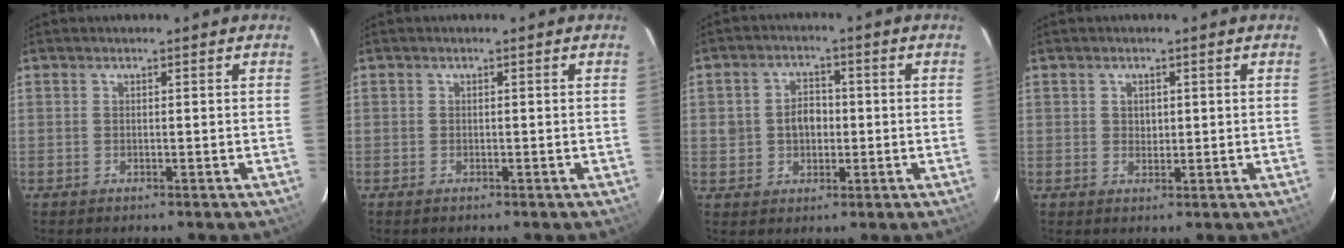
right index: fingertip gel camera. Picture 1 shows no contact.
{"total": 0.7, "force": [-0.6, 0.4, 0.2], "torque": [-0.005, -0.003, -0.011]}
{"total": 5.5, "force": [-0.1, 4.5, 3.0], "torque": [-0.056, 0.015, 0.005]}
{"total": 1.7, "force": [0.4, 1.6, 0.5], "torque": [-0.004, 0.004, 0.008]}